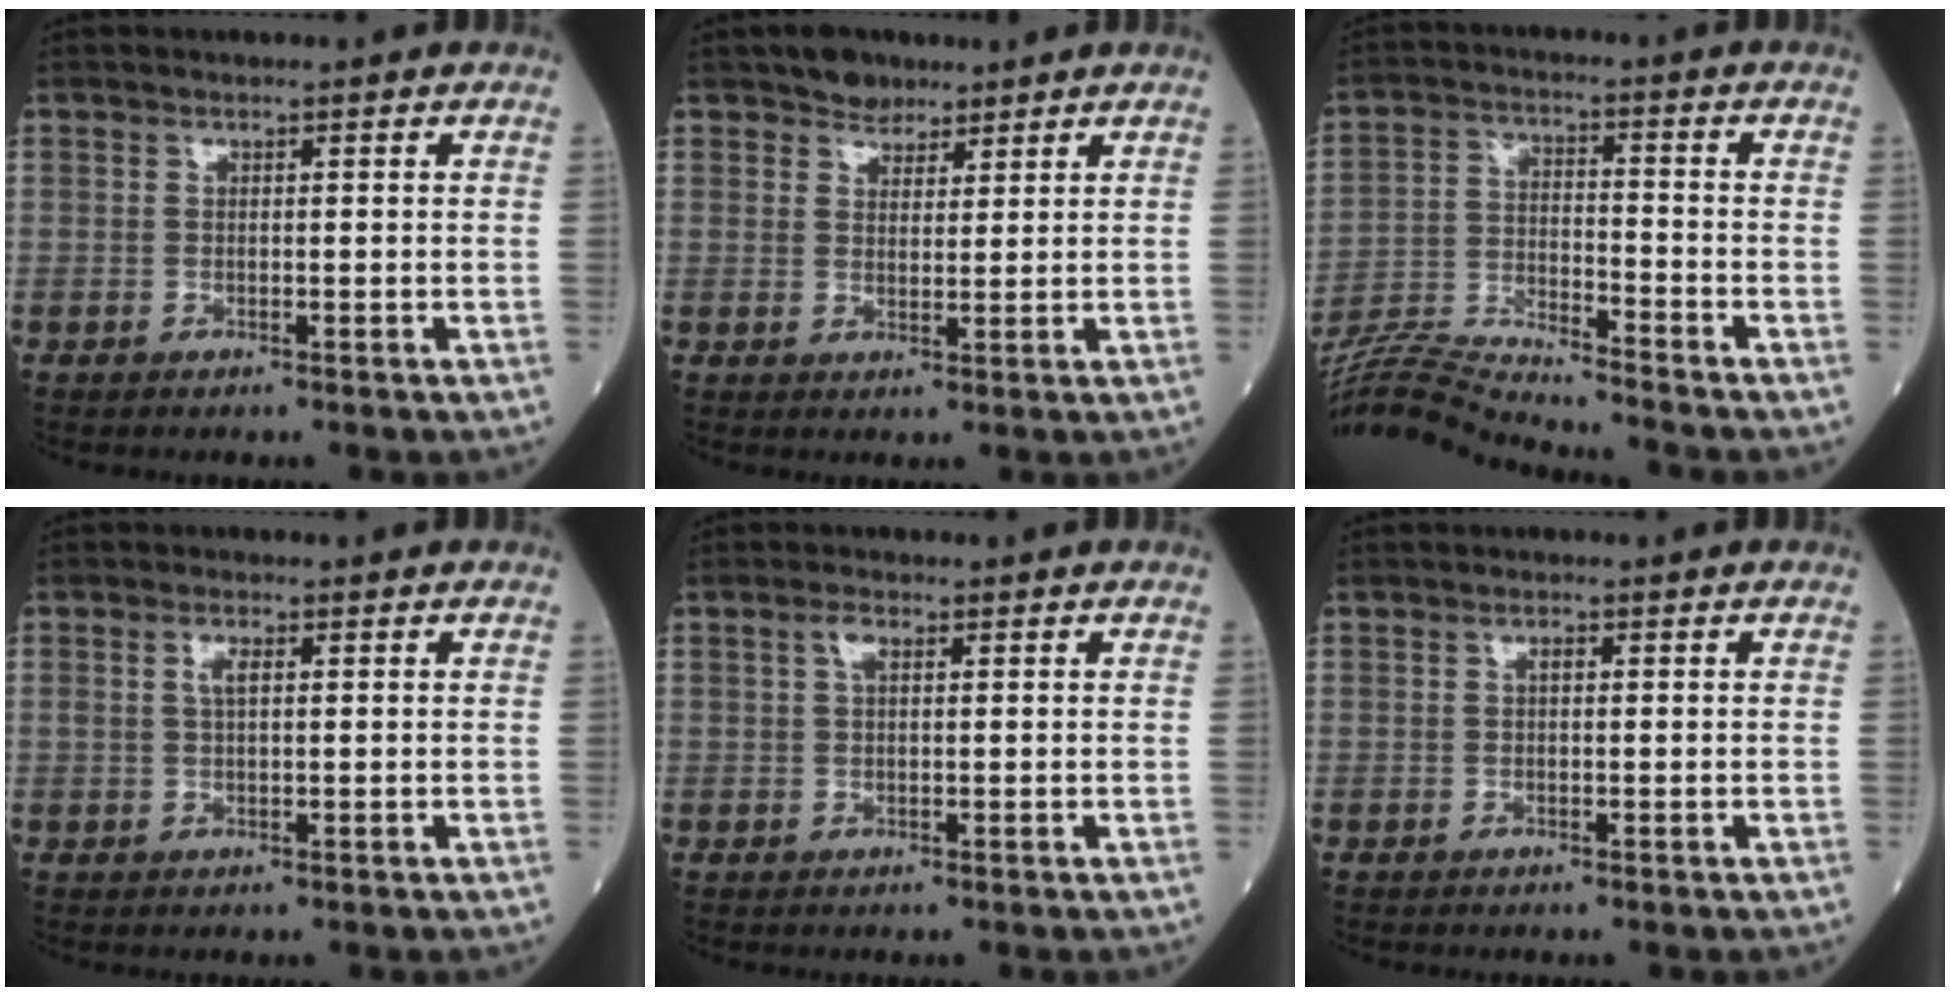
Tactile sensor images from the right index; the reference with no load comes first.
{"total": 3.6, "force": [2.9, 2.0, 0.8], "torque": [-0.010, 0.004, 0.046]}
{"total": 13.9, "force": [-13.3, -1.1, 3.8], "torque": [-0.070, -0.002, -0.240]}
{"total": 2.1, "force": [0.7, 0.7, 1.9], "torque": [-0.040, 0.003, 0.013]}
{"total": 1.8, "force": [0.7, 0.7, 1.5], "torque": [-0.032, 0.007, 0.014]}
{"total": 0.9, "force": [0.2, 0.4, 0.8], "torque": [-0.016, 0.002, 0.002]}